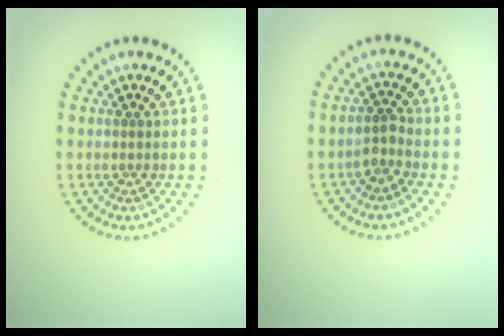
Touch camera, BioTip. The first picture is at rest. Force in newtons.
{"total": 1.5, "press": 1.2, "slide": 1.0}